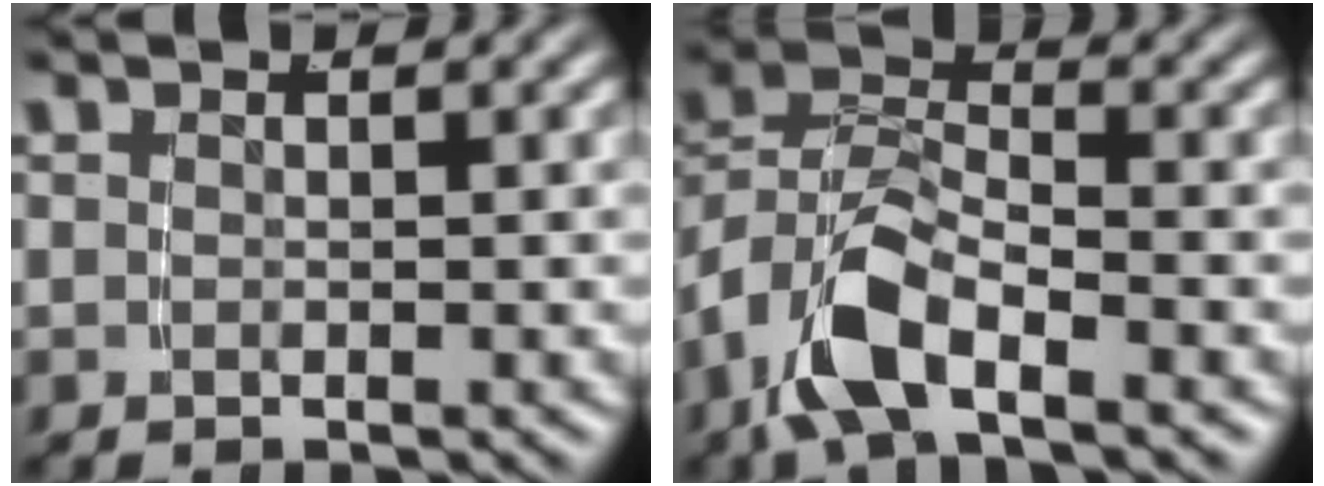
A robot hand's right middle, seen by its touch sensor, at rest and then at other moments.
{"total": 6.8, "force": [-2.1, 4.7, 4.4], "torque": [-0.104, -0.018, -0.041]}